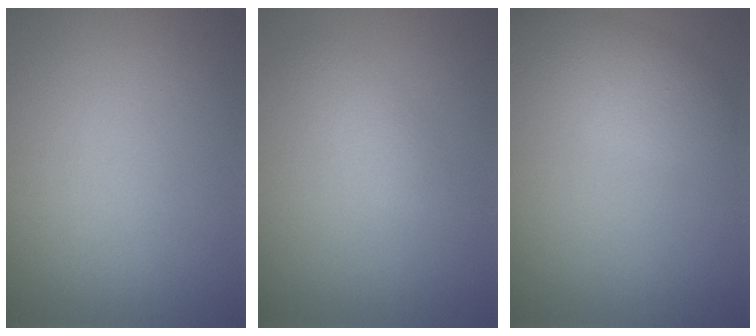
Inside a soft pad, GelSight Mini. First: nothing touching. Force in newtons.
{"total": 1.8, "press": 1.8, "slide": 0.1}
{"total": 3.0, "press": 3.0, "slide": 0.1}